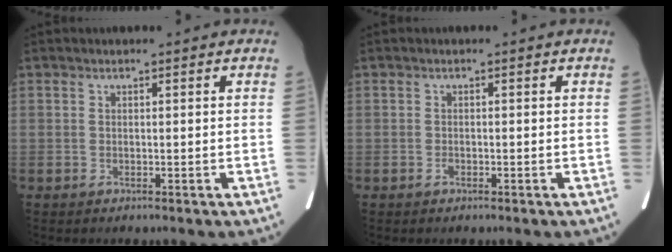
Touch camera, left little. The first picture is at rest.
{"total": 0.5, "force": [-0.3, 0.3, 0.3], "torque": [-0.008, 0.000, -0.004]}